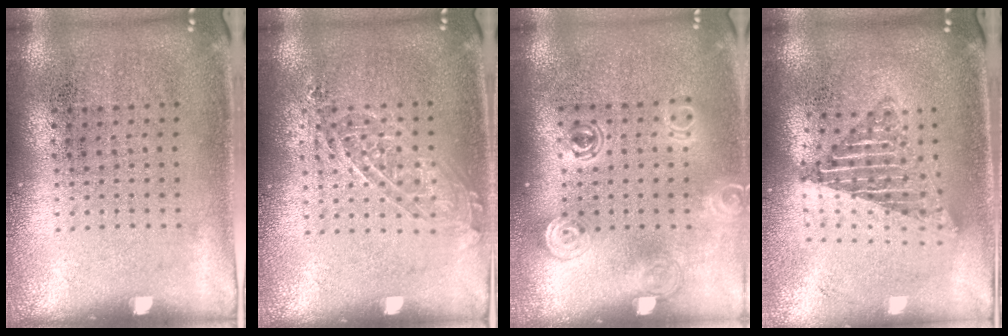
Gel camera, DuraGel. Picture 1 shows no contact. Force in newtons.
{"total": 1.3, "press": 1.1, "slide": 0.5}
{"total": 1.5, "press": 1.3, "slide": 0.8}
{"total": 1.7, "press": 1.4, "slide": 1.0}